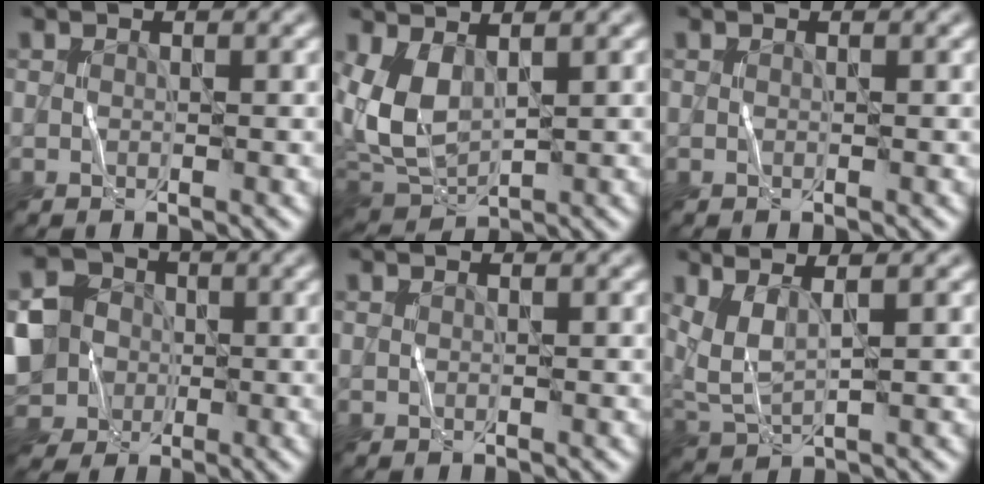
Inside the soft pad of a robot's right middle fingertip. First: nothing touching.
{"total": 5.2, "force": [2.0, 2.7, 3.9], "torque": [-0.103, -0.002, 0.044]}
{"total": 0.0}
{"total": 8.2, "force": [-2.0, 7.2, 3.4], "torque": [-0.081, -0.009, -0.057]}
{"total": 0.0}
{"total": 3.6, "force": [1.9, 0.9, 3.0], "torque": [-0.073, -0.002, 0.047]}